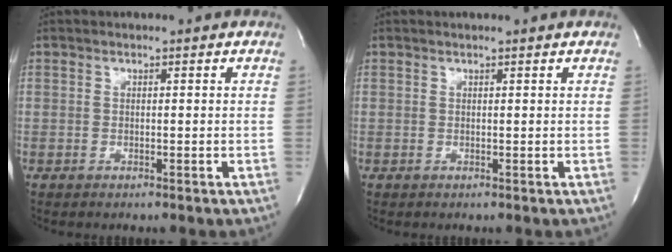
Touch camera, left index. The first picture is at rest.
{"total": 1.6, "force": [1.4, -0.2, 0.6], "torque": [-0.014, 0.009, 0.019]}